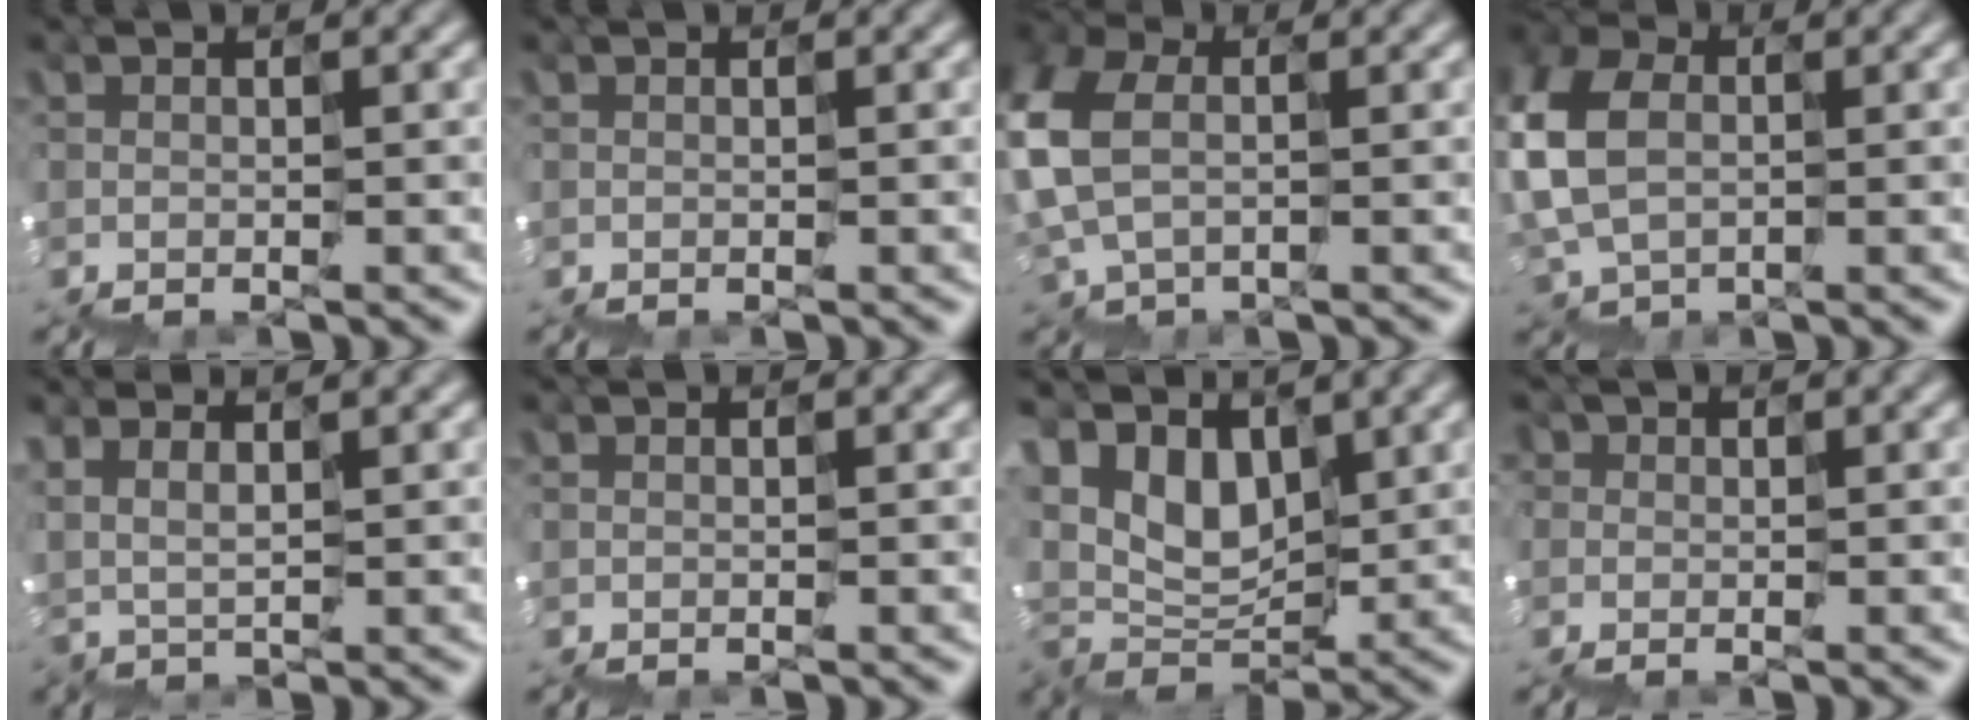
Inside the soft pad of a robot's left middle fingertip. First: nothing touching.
{"total": 0.0}
{"total": 3.2, "force": [0.5, 2.6, 1.8], "torque": [-0.091, 0.019, -0.003]}
{"total": 4.3, "force": [0.3, 3.7, 2.2], "torque": [-0.088, 0.019, -0.004]}
{"total": 2.2, "force": [1.8, -0.7, -1.0], "torque": [0.017, 0.012, 0.038]}
{"total": 0.0}
{"total": 3.6, "force": [2.8, 2.2, 0.4], "torque": [-0.011, 0.012, 0.049]}
{"total": 2.8, "force": [-0.1, 2.7, 0.8], "torque": [-0.002, 0.008, -0.002]}